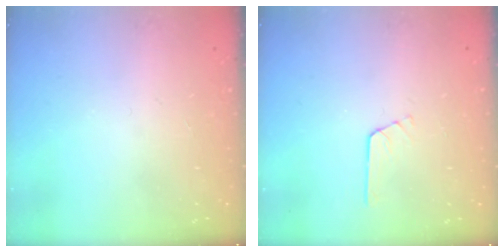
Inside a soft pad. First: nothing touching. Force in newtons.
{"total": 2.7, "press": 2.7, "slide": 0.2}